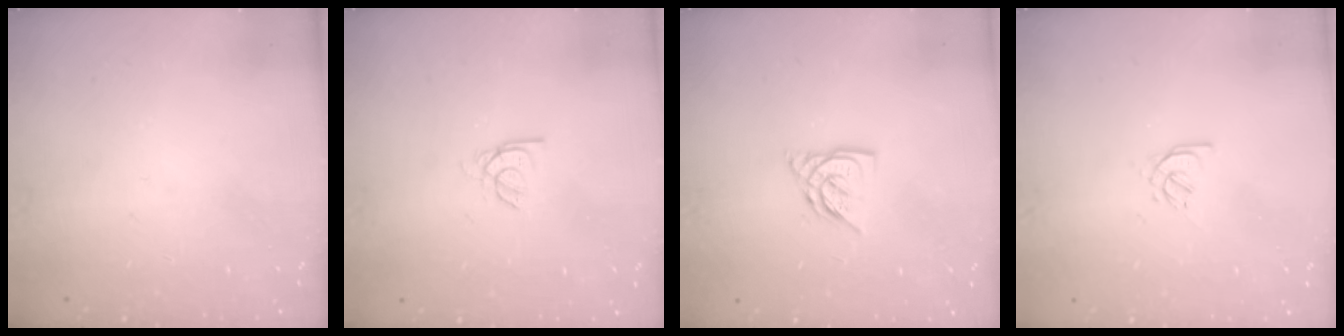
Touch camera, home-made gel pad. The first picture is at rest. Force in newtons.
{"total": 2.2, "press": 2.2, "slide": 0.2}
{"total": 6.8, "press": 6.8, "slide": 0.5}
{"total": 2.4, "press": 2.4, "slide": 0.6}